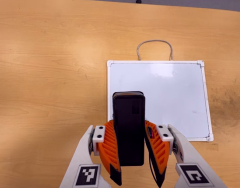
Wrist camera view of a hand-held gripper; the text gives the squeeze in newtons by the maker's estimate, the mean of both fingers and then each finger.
{"total": 7.4, "left": 6.8, "right": 8.0}